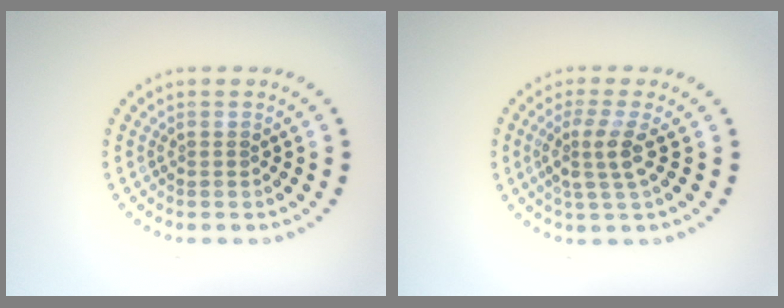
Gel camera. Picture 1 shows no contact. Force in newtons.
{"total": 2.9, "press": 2.3, "slide": 1.8}